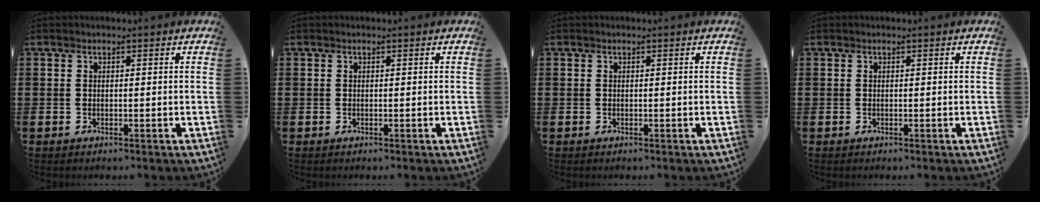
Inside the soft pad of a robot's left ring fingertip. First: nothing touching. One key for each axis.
{"total": 0.0}
{"total": 0.0}
{"total": 0.0}